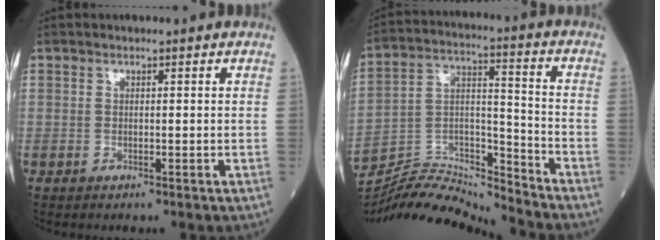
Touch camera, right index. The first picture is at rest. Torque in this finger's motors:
{"motor_torque": [0.03, -0.03, 0.17, 0.02]}